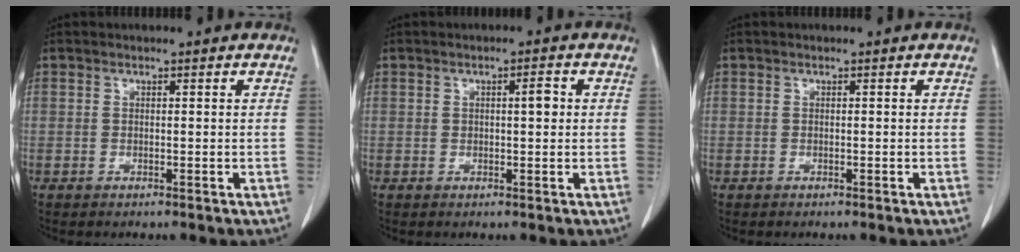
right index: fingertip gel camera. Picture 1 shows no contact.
{"total": 2.3, "force": [0.5, 0.6, 2.1], "torque": [-0.032, 0.003, 0.008]}
{"total": 0.0}